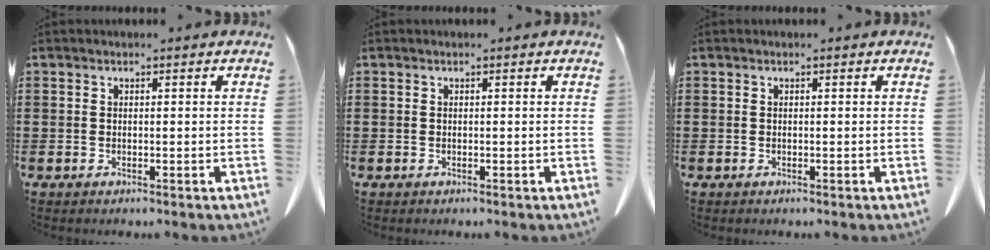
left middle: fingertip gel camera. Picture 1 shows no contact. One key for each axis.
{"total": 0.0}
{"total": 0.0}